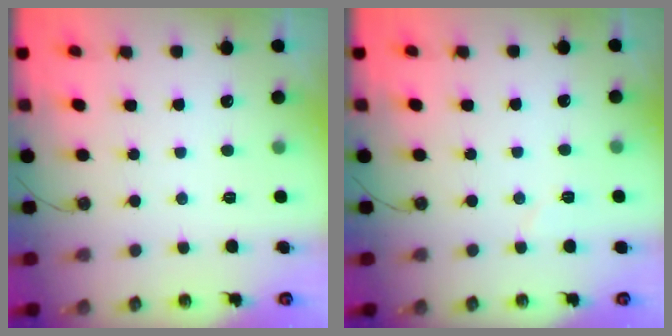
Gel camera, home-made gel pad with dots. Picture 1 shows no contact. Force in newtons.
{"total": 4.6, "press": 4.1, "slide": 2.0}